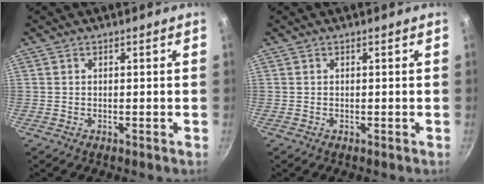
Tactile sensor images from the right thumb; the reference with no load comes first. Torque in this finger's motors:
{"motor_torque": [0.00, 0.00, 0.00, 0.00, 0.00]}